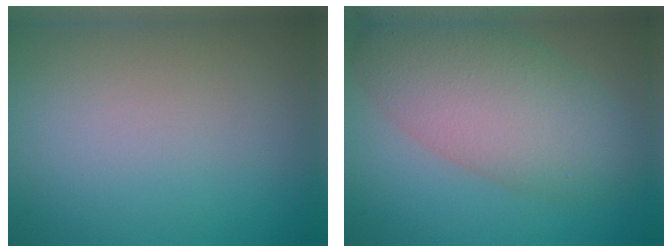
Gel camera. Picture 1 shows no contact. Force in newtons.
{"total": 8.5, "press": 8.5, "slide": 0.2}